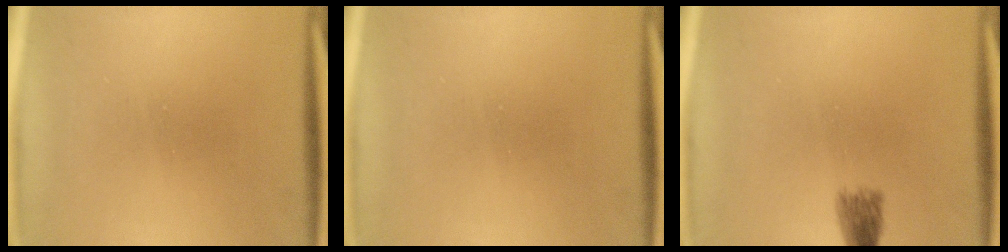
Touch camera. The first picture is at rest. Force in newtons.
{"total": 0.0}
{"total": 2.0}